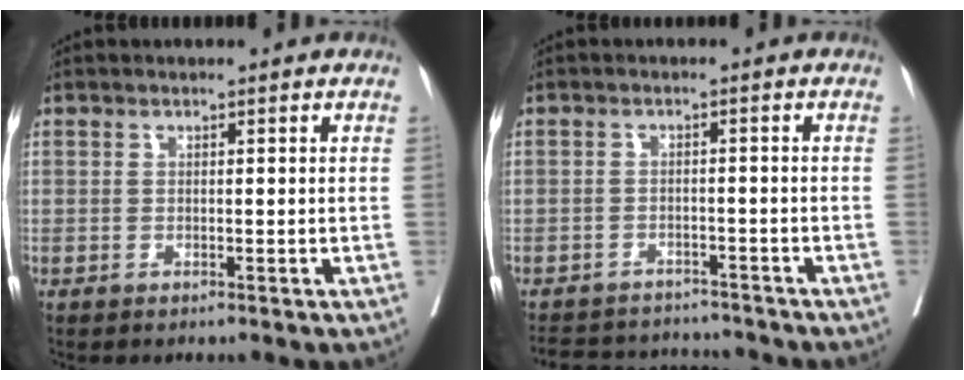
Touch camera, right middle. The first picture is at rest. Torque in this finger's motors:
{"motor_torque": [-0.52, -0.31, -0.06, -0.02]}